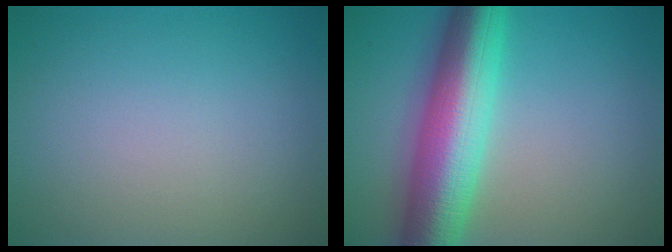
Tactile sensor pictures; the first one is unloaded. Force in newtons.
{"total": 10.4, "press": 10.4, "slide": 0.2}